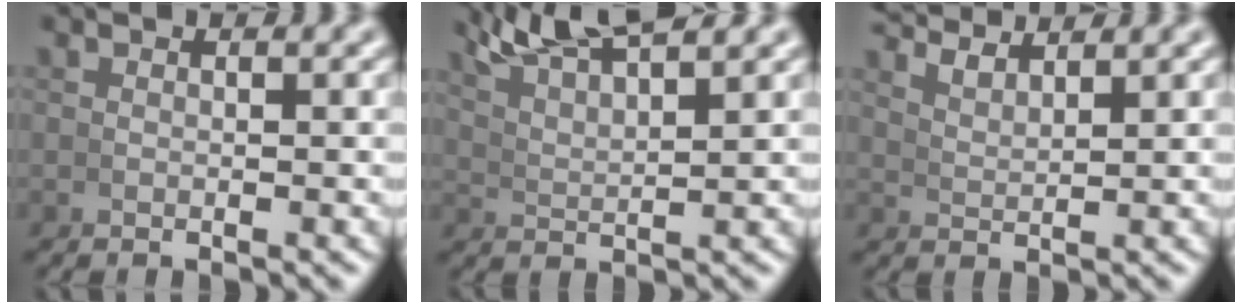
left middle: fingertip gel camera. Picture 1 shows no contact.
{"total": 7.0, "force": [5.7, 2.0, 3.5], "torque": [-0.066, 0.017, 0.095]}
{"total": 3.7, "force": [3.5, 0.4, 1.3], "torque": [-0.021, 0.005, 0.064]}